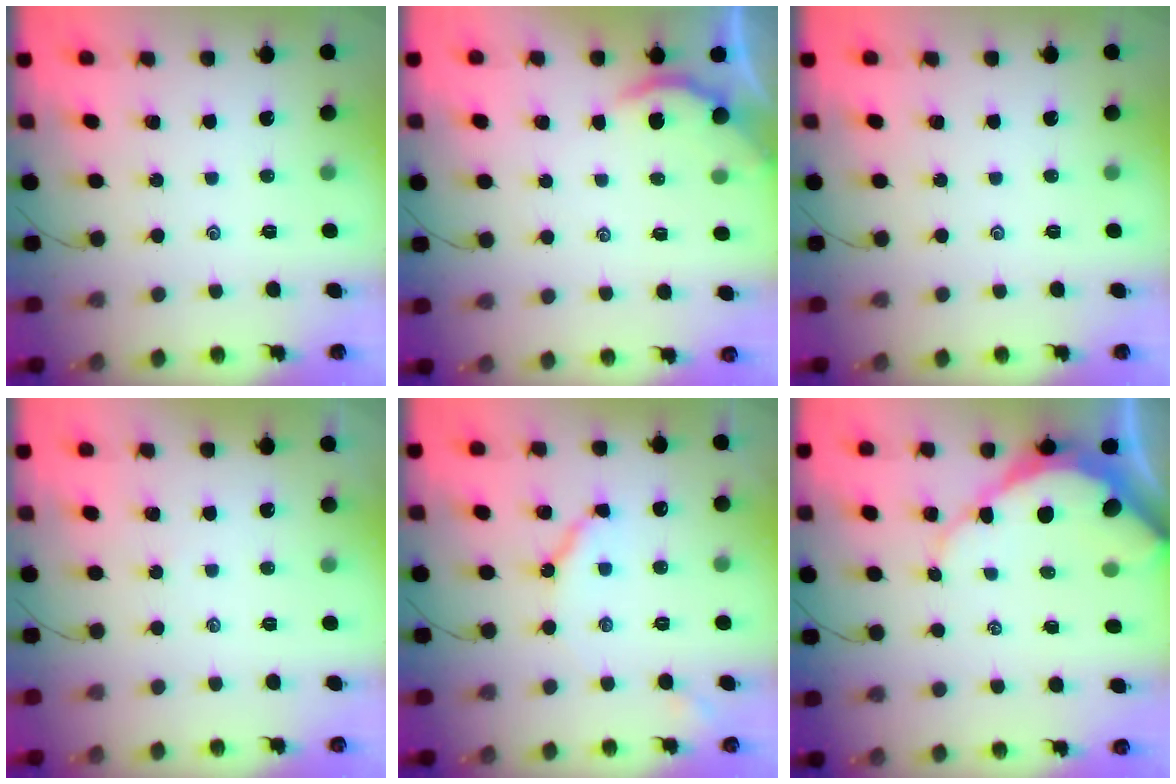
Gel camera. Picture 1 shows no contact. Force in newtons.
{"total": 2.1, "press": 2.0, "slide": 0.4}
{"total": 0.0}
{"total": 1.9, "press": 1.8, "slide": 0.4}
{"total": 5.7, "press": 5.7, "slide": 0.8}
{"total": 8.9, "press": 8.8, "slide": 0.8}